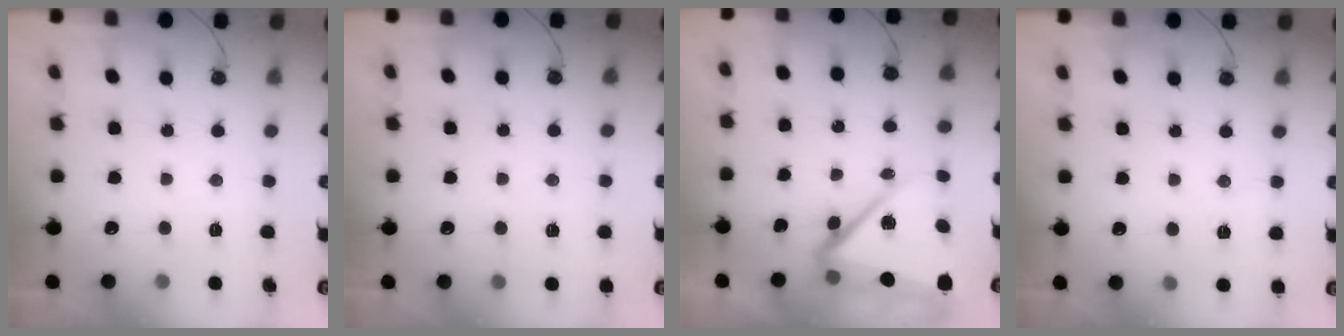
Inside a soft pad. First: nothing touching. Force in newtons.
{"total": 5.0, "press": 4.4, "slide": 2.3}
{"total": 10.1, "press": 10.1, "slide": 0.9}
{"total": 3.9, "press": 3.8, "slide": 0.8}